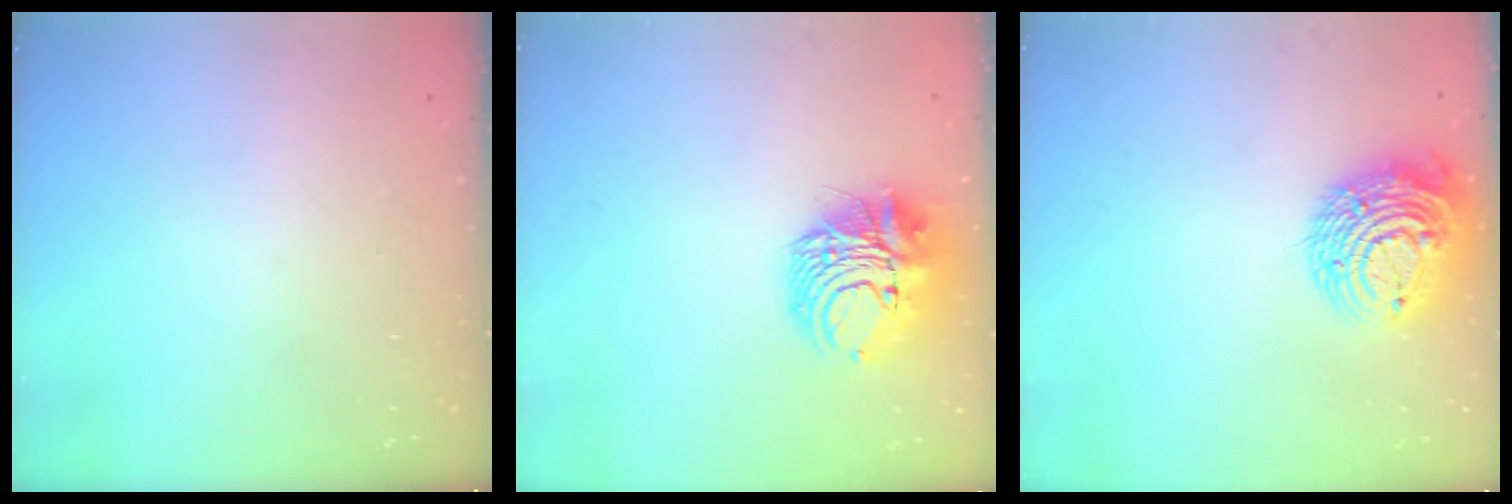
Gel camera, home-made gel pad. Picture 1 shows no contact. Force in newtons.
{"total": 12.0, "press": 11.9, "slide": 1.7}
{"total": 12.6, "press": 12.5, "slide": 1.7}